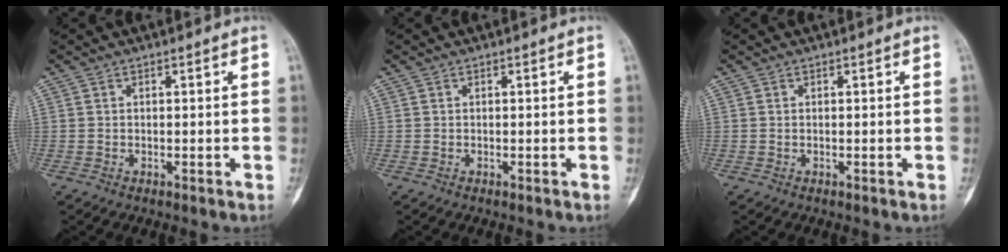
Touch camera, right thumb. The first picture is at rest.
{"total": 0.0}
{"total": 0.0}